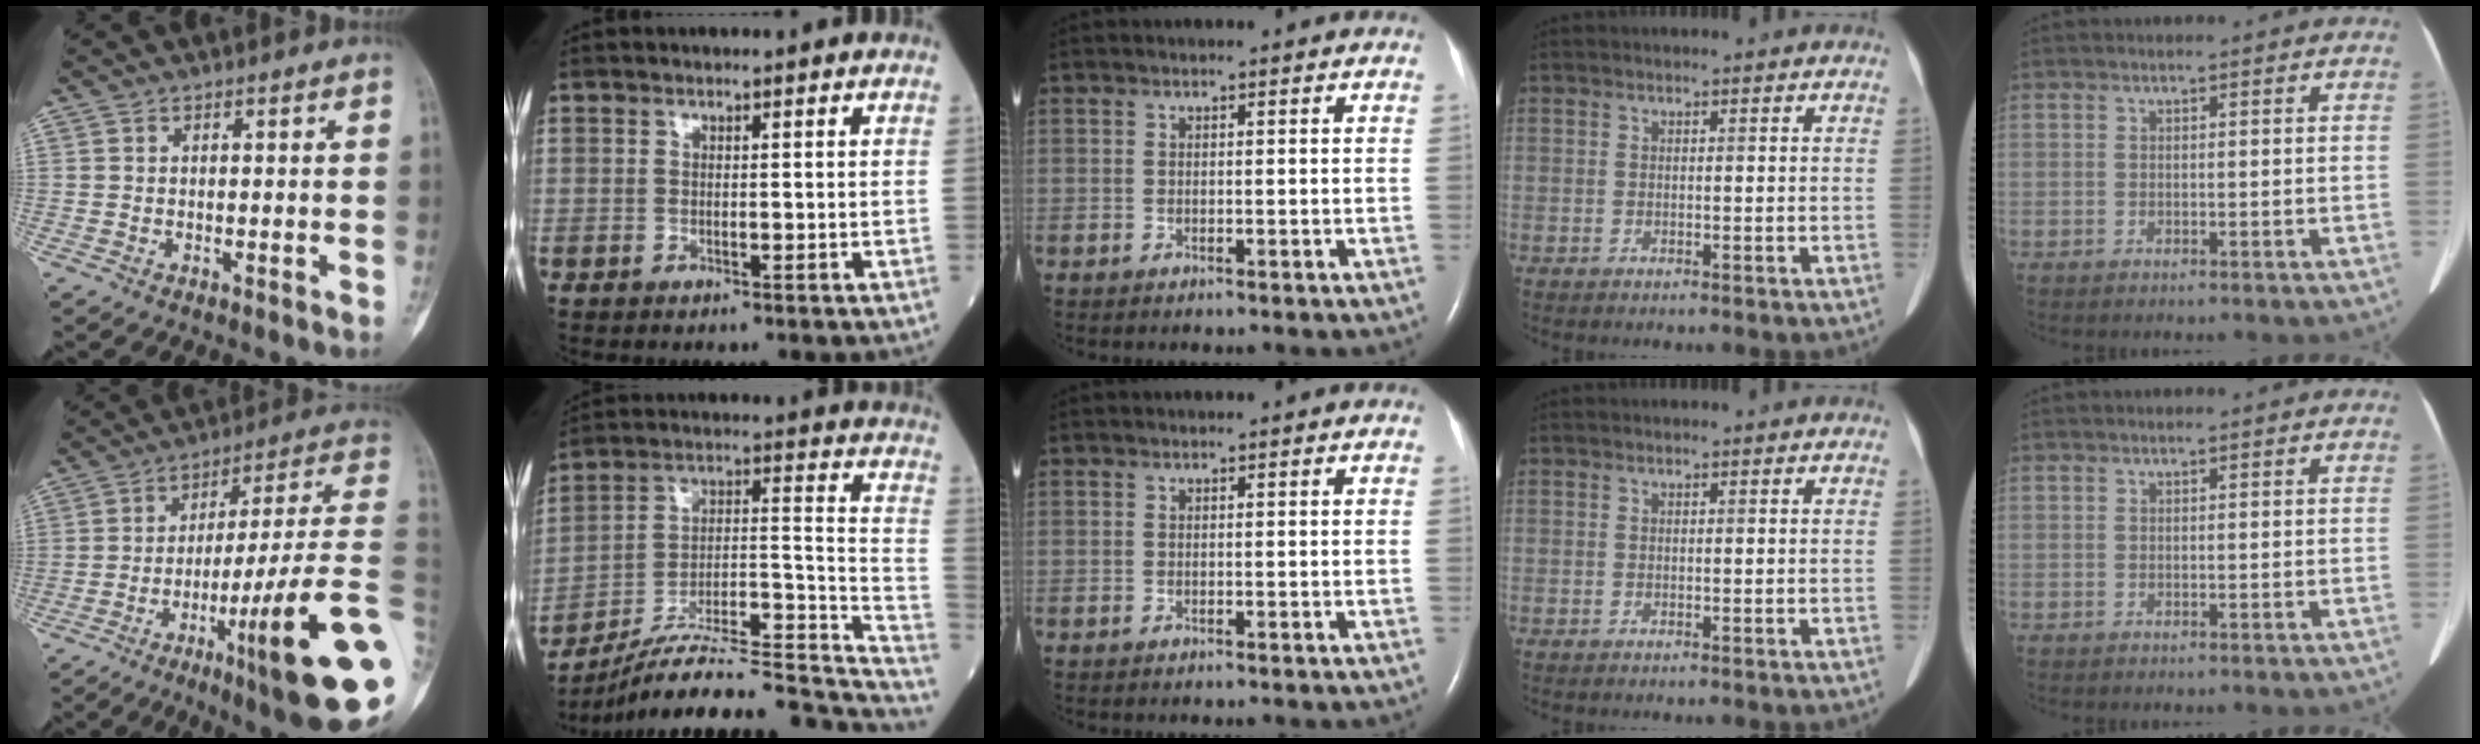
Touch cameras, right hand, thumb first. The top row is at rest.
{"thumb": {"total": 23.7, "force": [-7.4, 1.6, 22.4], "torque": [-0.291, 0.022, -0.112]}, "index": {"total": 24.2, "force": [-21.5, 4.0, 10.3], "torque": [-0.111, 0.041, -0.323]}}